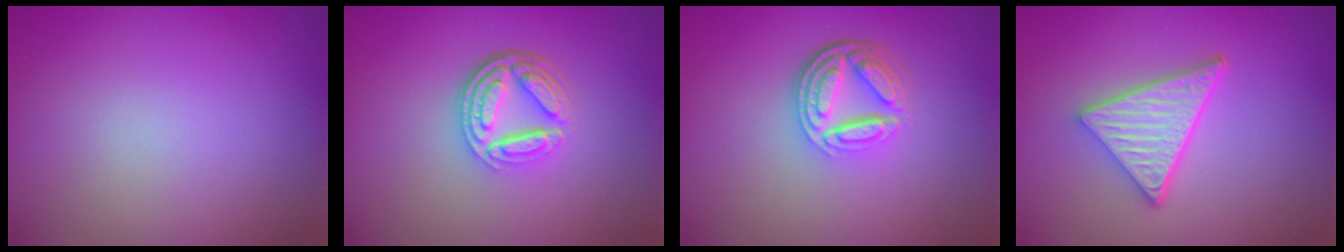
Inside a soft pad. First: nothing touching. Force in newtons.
{"total": 4.9, "press": 3.5, "slide": 3.4}
{"total": 4.8, "press": 3.6, "slide": 3.2}
{"total": 5.2, "press": 3.9, "slide": 3.5}